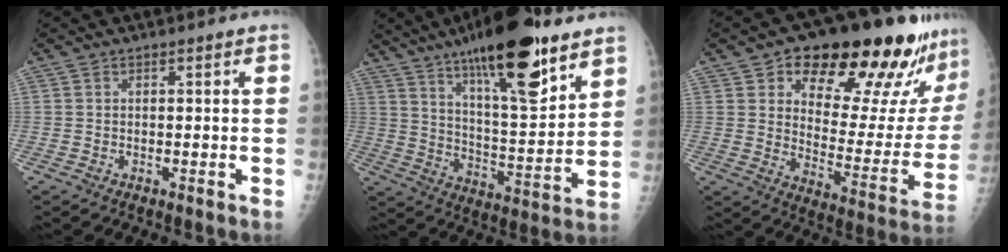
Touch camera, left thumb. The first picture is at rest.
{"total": 23.0, "force": [14.5, 6.3, 16.6], "torque": [-0.246, -0.064, 0.237]}
{"total": 25.7, "force": [17.0, 9.6, 16.6], "torque": [-0.187, -0.072, 0.238]}